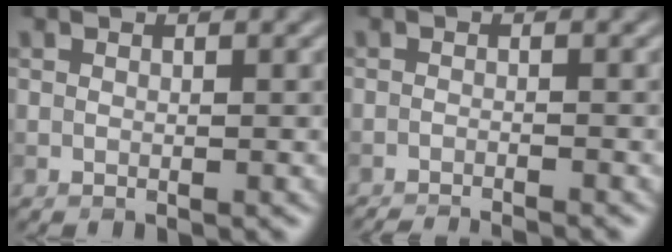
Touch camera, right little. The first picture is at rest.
{"total": 3.2, "force": [-3.0, 0.3, 1.2], "torque": [-0.017, -0.007, -0.050]}